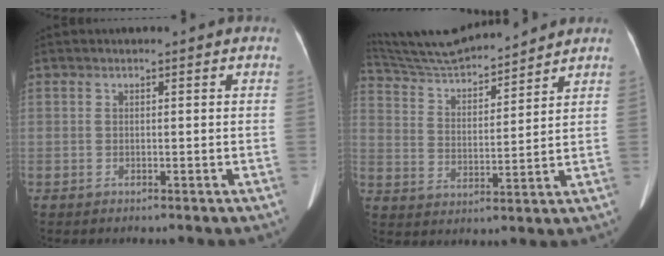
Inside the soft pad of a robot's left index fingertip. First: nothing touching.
{"total": 14.8, "force": [14.0, 1.0, 4.9], "torque": [-0.095, 0.011, 0.248]}